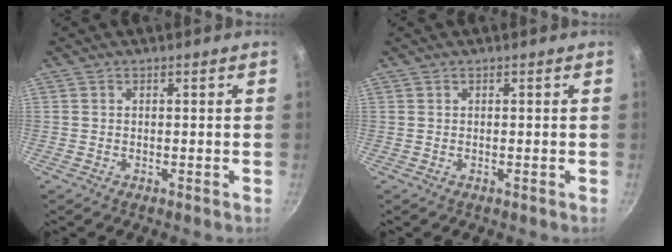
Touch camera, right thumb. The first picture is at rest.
{"total": 0.0}